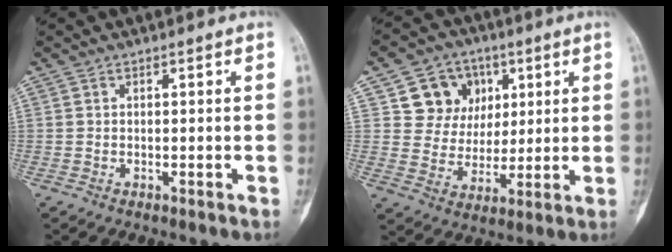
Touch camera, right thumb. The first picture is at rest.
{"total": 11.4, "force": [4.4, 10.0, 3.5], "torque": [-0.012, -0.008, 0.075]}